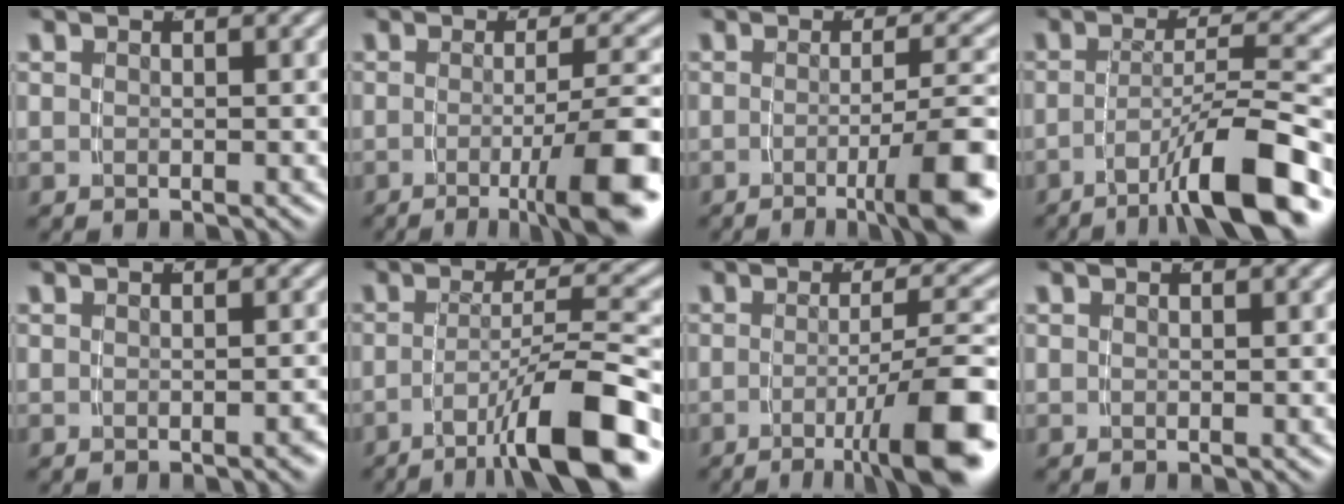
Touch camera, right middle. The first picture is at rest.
{"total": 7.9, "force": [-4.0, 1.1, 6.7], "torque": [-0.082, -0.001, -0.059]}
{"total": 6.8, "force": [-3.4, 0.7, 5.8], "torque": [-0.072, 0.002, -0.052]}
{"total": 7.4, "force": [-4.5, 0.3, 5.8], "torque": [-0.076, 0.003, -0.068]}
{"total": 0.7, "force": [-0.6, 0.0, 0.3], "torque": [-0.004, 0.006, -0.011]}
{"total": 8.2, "force": [-4.9, 0.7, 6.5], "torque": [-0.086, 0.001, -0.073]}
{"total": 8.8, "force": [-4.7, 1.2, 7.3], "torque": [-0.094, -0.005, -0.065]}
{"total": 0.0}